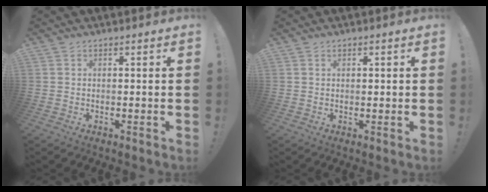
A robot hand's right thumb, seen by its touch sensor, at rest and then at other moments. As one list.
[{"total": 0.6, "force": [0.2, 0.5, 0.3], "torque": [-0.005, 0.003, 0.004]}]